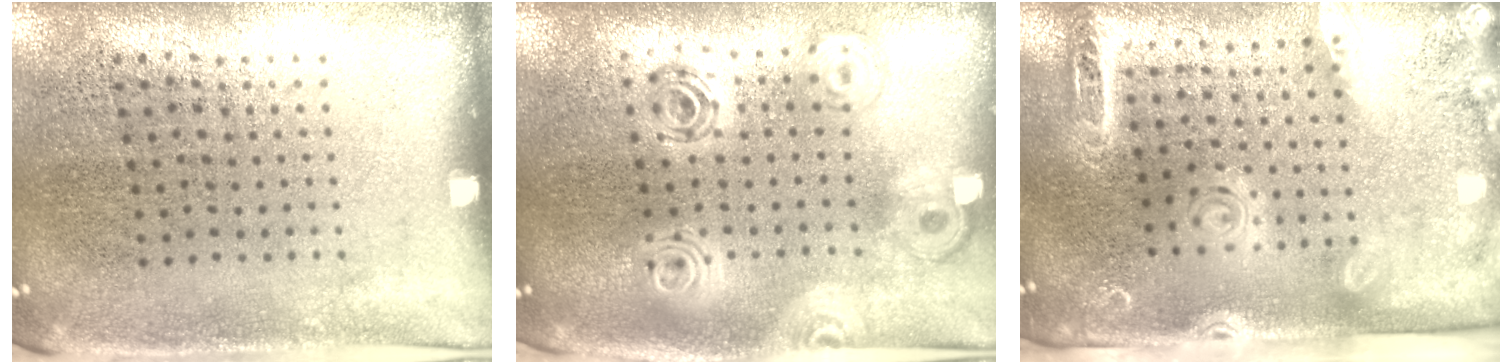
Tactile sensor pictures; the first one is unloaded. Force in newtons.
{"total": 2.1, "press": 1.7, "slide": 1.2}
{"total": 2.6, "press": 2.0, "slide": 1.7}